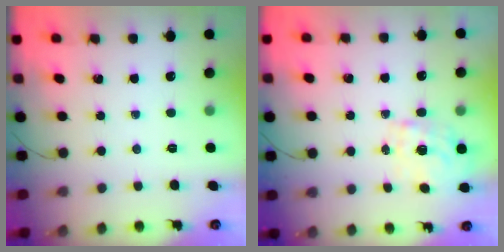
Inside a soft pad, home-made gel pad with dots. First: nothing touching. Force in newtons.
{"total": 0.9, "press": 0.7, "slide": 0.6}